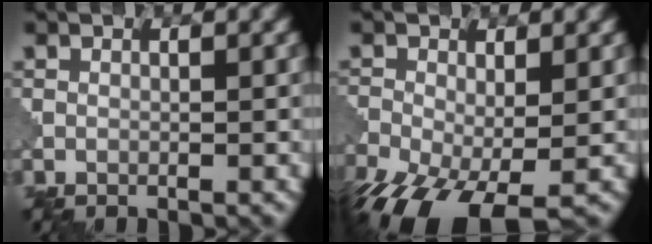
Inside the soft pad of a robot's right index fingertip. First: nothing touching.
{"total": 9.8, "force": [-6.1, 3.6, 6.7], "torque": [-0.150, -0.059, -0.092]}